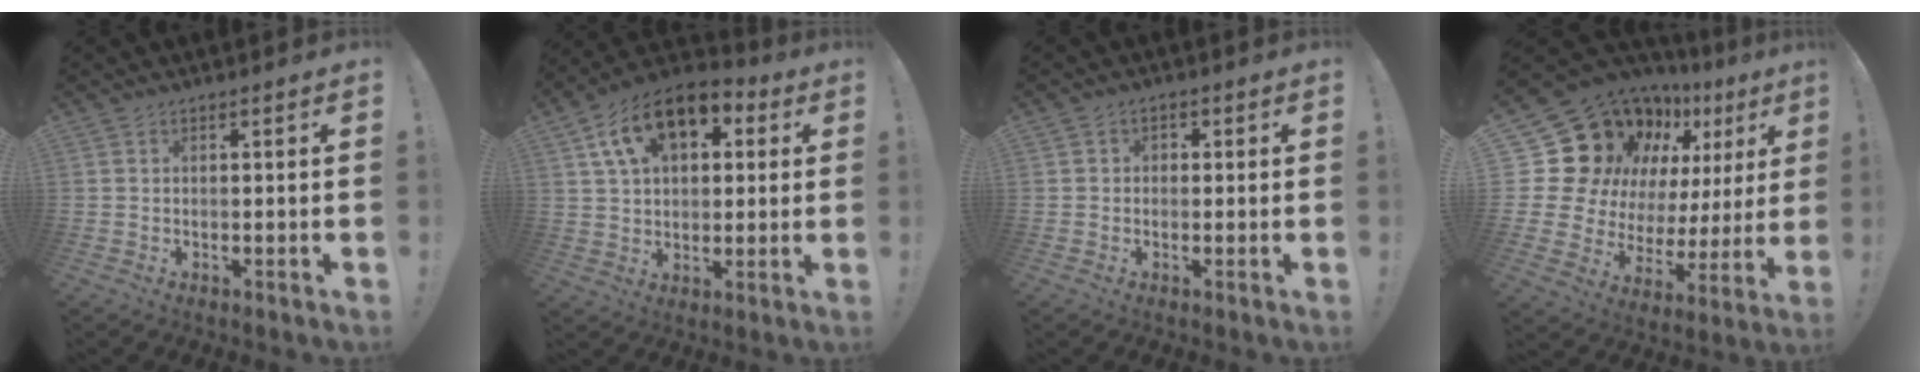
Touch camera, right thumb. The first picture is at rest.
{"total": 15.5, "force": [7.7, 9.4, 9.6], "torque": [-0.153, -0.025, 0.142]}
{"total": 1.6, "force": [-0.4, 1.2, 0.8], "torque": [-0.005, 0.004, -0.009]}
{"total": 22.0, "force": [13.7, 13.0, 11.2], "torque": [-0.167, -0.108, 0.285]}